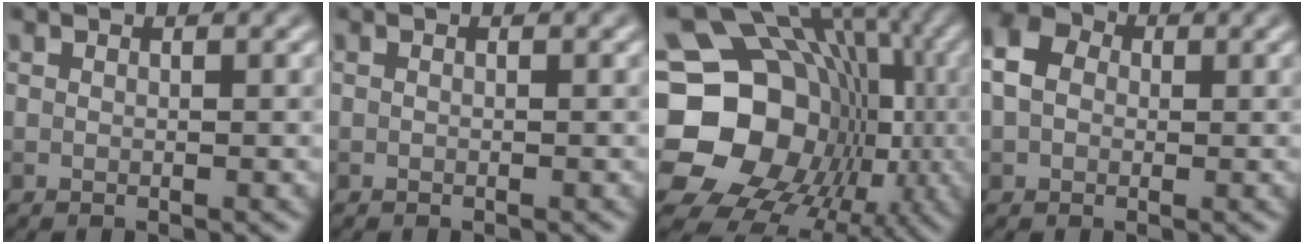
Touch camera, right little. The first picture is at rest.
{"total": 0.0}
{"total": 20.1, "force": [-2.9, 17.3, 9.8], "torque": [-0.138, -0.003, -0.072]}
{"total": 4.0, "force": [-0.1, 3.2, 2.3], "torque": [-0.060, 0.013, -0.008]}